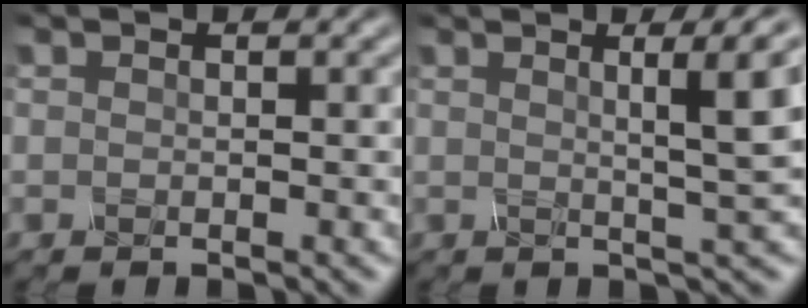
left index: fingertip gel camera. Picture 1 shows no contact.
{"total": 7.1, "force": [2.2, 1.6, 6.6], "torque": [-0.058, 0.022, 0.029]}